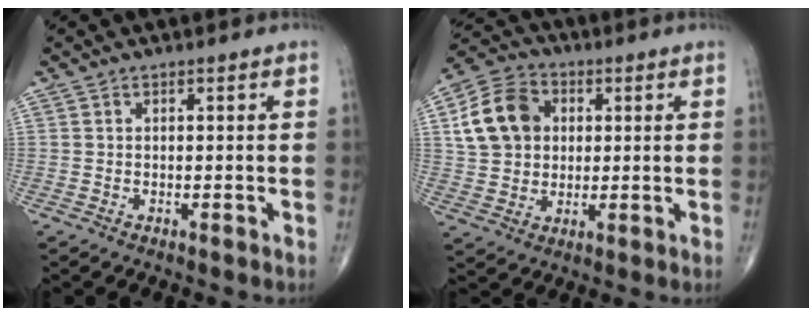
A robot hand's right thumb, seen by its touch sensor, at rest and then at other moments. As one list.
[{"total": 12.4, "force": [2.6, 9.9, 7.0], "torque": [-0.111, 0.010, 0.040]}]